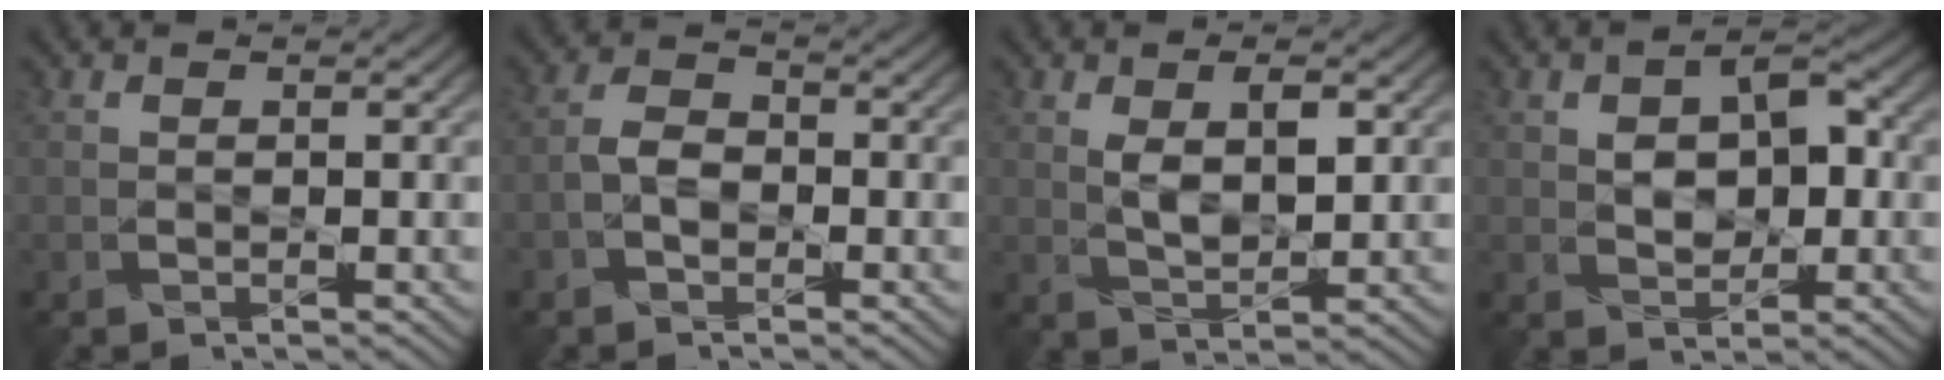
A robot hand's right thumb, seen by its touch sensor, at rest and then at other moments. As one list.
[{"total": 3.0, "force": [-1.2, 2.1, 1.9], "torque": [-0.038, 0.007, -0.029]}, {"total": 4.6, "force": [1.3, 2.2, 3.8], "torque": [-0.079, -0.006, 0.027]}, {"total": 5.7, "force": [0.5, 3.7, 4.3], "torque": [-0.066, 0.003, 0.007]}]